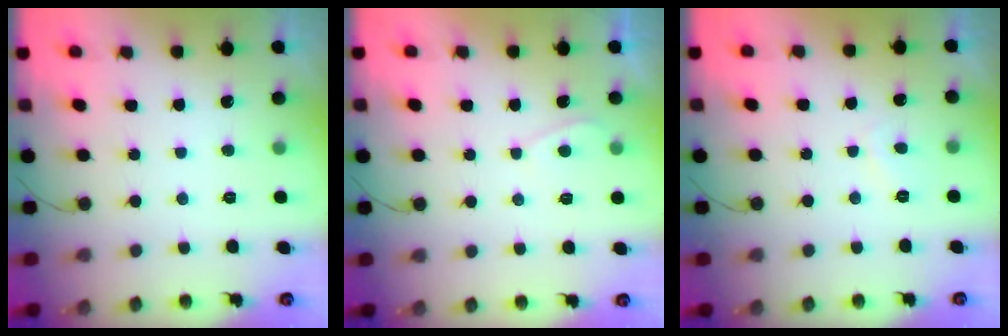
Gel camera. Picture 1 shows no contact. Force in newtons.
{"total": 2.8, "press": 2.7, "slide": 0.3}
{"total": 1.5, "press": 1.4, "slide": 0.6}